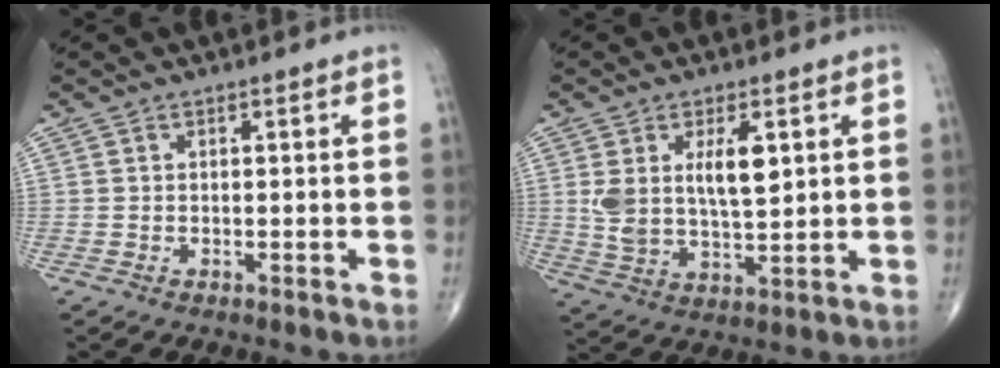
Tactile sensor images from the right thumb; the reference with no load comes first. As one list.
[{"total": 9.8, "force": [2.8, 4.4, 8.3], "torque": [-0.147, -0.018, 0.058]}]